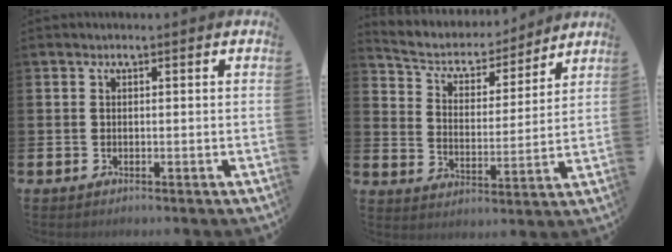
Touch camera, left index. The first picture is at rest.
{"total": 5.6, "force": [5.1, 2.1, 1.0], "torque": [-0.055, -0.040, 0.083]}